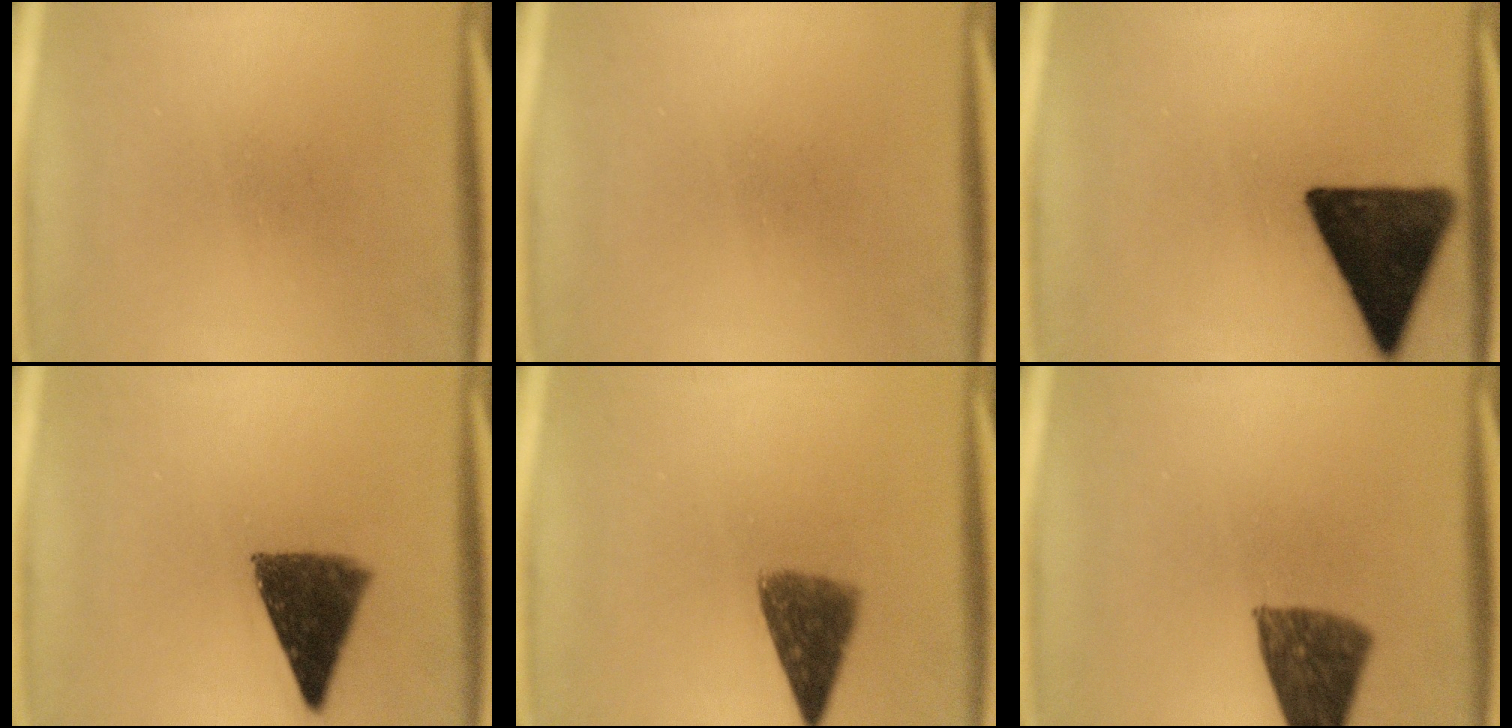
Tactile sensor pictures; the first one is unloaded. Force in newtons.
{"total": 0.0}
{"total": 15.8}
{"total": 10.5}
{"total": 6.7}
{"total": 9.7}